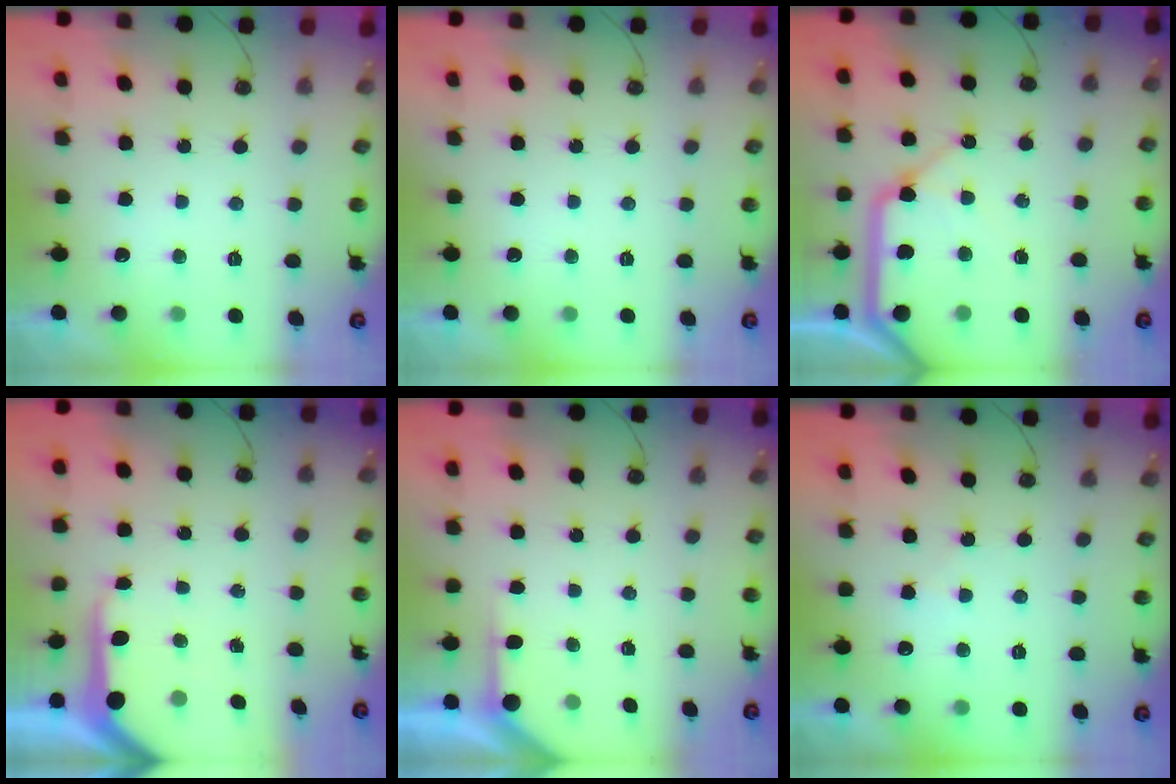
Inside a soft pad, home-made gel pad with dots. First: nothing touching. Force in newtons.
{"total": 0.0}
{"total": 16.8, "press": 16.7, "slide": 2.1}
{"total": 7.8, "press": 7.8, "slide": 0.7}
{"total": 2.6, "press": 2.6, "slide": 0.3}
{"total": 3.5, "press": 3.5, "slide": 0.5}